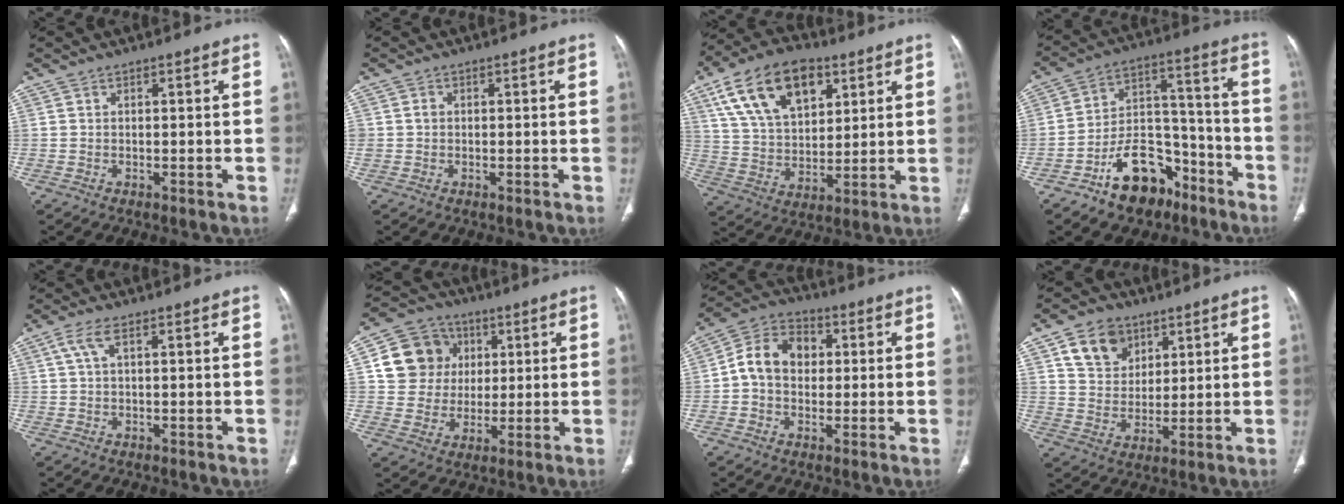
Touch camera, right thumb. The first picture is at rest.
{"total": 1.6, "force": [0.1, 1.3, 0.8], "torque": [-0.014, 0.004, 0.004]}
{"total": 18.5, "force": [8.6, 10.8, 12.3], "torque": [-0.187, -0.018, 0.157]}
{"total": 15.2, "force": [-9.4, 9.1, 7.7], "torque": [-0.081, 0.090, -0.154]}
{"total": 3.0, "force": [1.1, 1.0, 2.6], "torque": [-0.073, 0.014, 0.025]}
{"total": 12.5, "force": [3.0, 11.5, 4.1], "torque": [-0.050, 0.007, 0.053]}
{"total": 10.4, "force": [0.9, 8.1, 6.5], "torque": [-0.095, 0.028, 0.003]}
{"total": 10.2, "force": [5.1, 7.6, 4.3], "torque": [-0.050, -0.021, 0.095]}